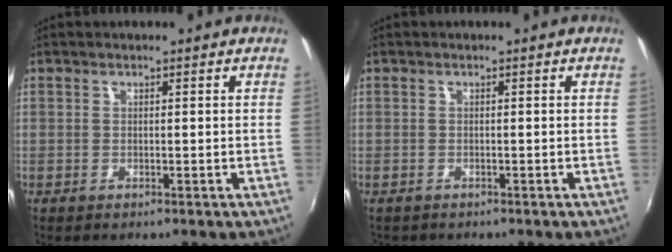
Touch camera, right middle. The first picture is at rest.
{"total": 1.1, "force": [-0.9, 0.6, 0.1], "torque": [-0.008, 0.000, -0.012]}